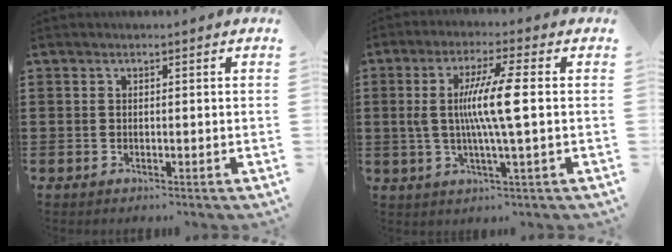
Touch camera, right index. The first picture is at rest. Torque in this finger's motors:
{"motor_torque": [1.88, -0.14, 0.87, 0.21]}